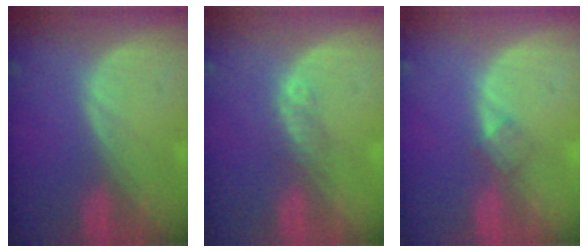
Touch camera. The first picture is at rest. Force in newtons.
{"total": 1.8, "press": 1.6, "slide": 0.8}
{"total": 1.8, "press": 1.8, "slide": 0.2}